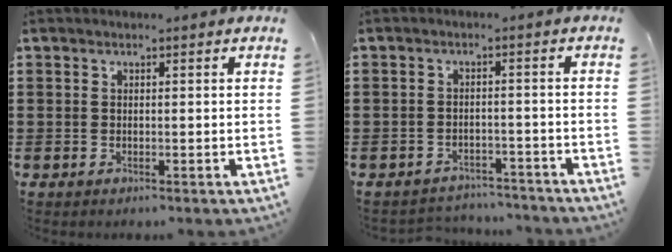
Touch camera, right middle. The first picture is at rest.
{"total": 2.9, "force": [-2.9, 0.4, -0.1], "torque": [-0.006, -0.001, -0.062]}